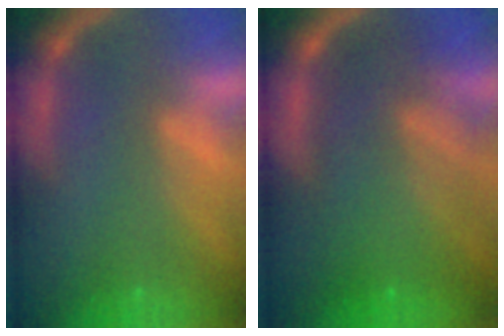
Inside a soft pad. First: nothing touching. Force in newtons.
{"total": 10.0}